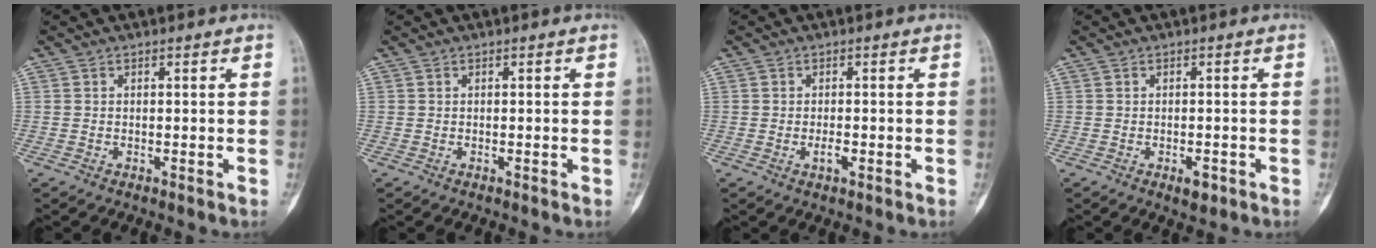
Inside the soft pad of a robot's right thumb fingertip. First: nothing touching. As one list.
[{"total": 0.0}, {"total": 1.8, "force": [-0.6, 0.9, 1.4], "torque": [-0.022, 0.000, -0.009]}, {"total": 2.4, "force": [-1.1, 1.2, 1.8], "torque": [-0.018, 0.003, -0.013]}]